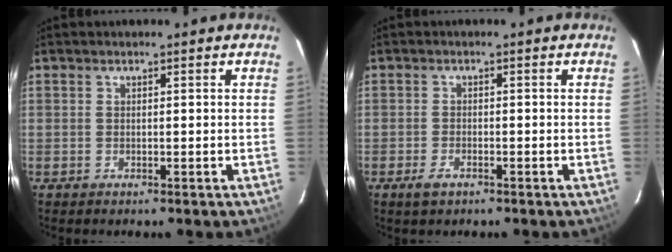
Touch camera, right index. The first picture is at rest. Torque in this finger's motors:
{"motor_torque": [0.19, -0.20, 0.05, 0.01]}